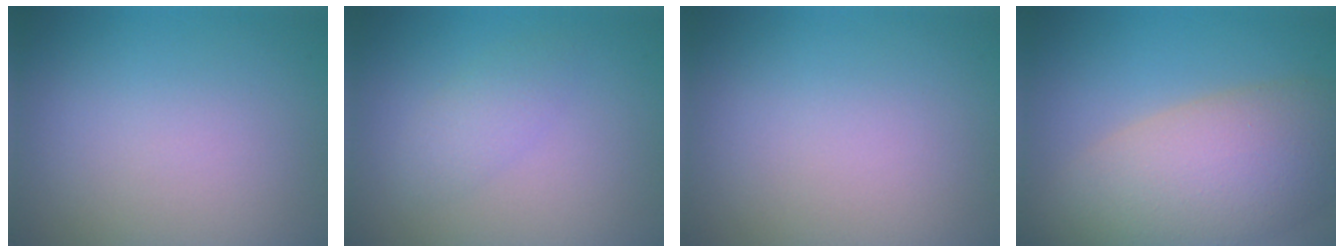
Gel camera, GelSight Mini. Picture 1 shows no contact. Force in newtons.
{"total": 1.9, "press": 1.9, "slide": 0.2}
{"total": 0.0}
{"total": 9.9, "press": 9.8, "slide": 1.0}